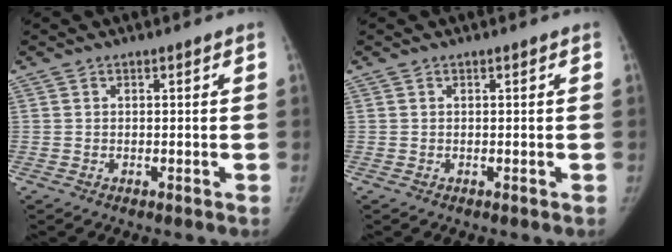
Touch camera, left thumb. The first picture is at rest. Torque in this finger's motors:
{"motor_torque": [0.07, 0.01, 0.19, 0.08, 0.02]}